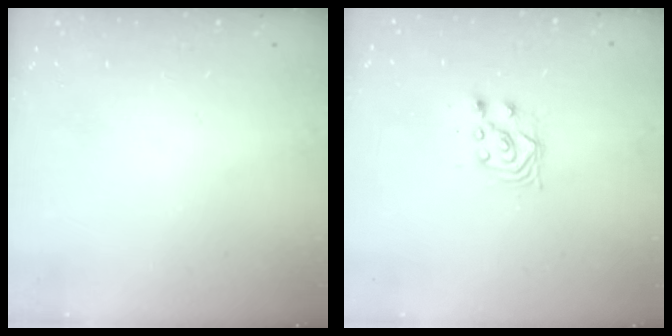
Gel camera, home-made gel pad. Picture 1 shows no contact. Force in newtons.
{"total": 4.0, "press": 4.0, "slide": 0.7}